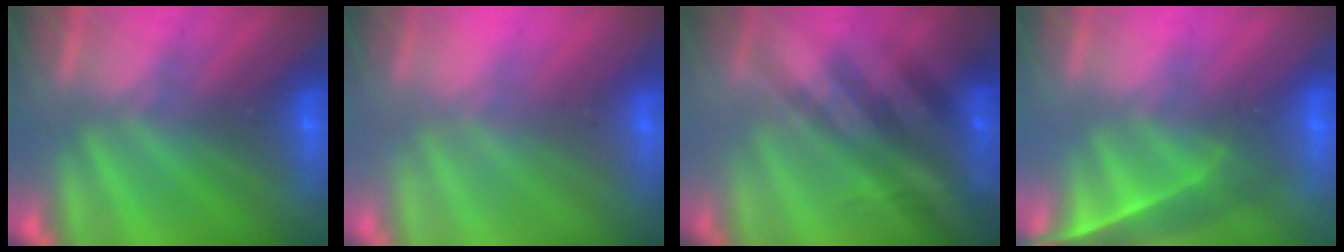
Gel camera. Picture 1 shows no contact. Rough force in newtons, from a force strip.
{"total": 2.5}
{"total": 2.7}
{"total": 4.5}